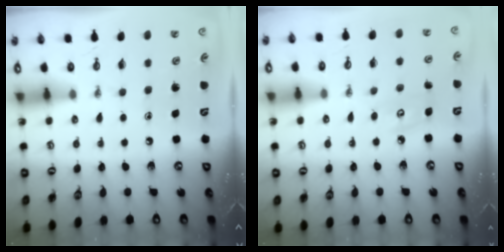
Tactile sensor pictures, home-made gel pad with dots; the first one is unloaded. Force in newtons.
{"total": 5.6, "press": 5.5, "slide": 0.5}